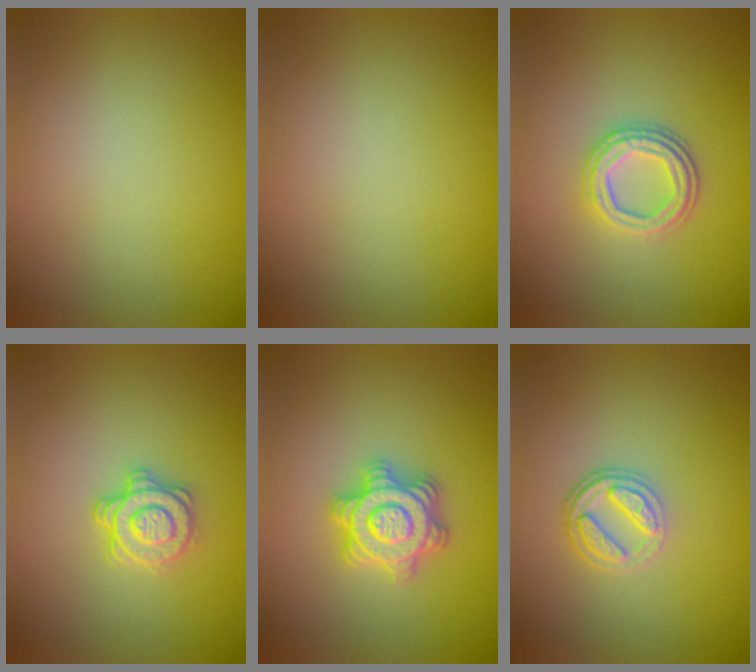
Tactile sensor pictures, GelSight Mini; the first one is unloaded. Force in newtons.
{"total": 0.0}
{"total": 3.6, "press": 3.0, "slide": 2.0}
{"total": 2.9, "press": 2.5, "slide": 1.4}
{"total": 4.9, "press": 4.8, "slide": 0.7}
{"total": 2.8, "press": 2.4, "slide": 1.3}